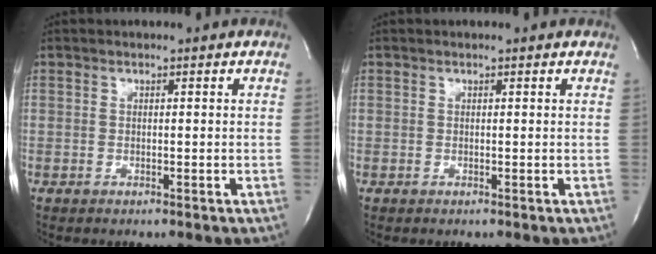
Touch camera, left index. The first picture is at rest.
{"total": 0.6, "force": [0.5, 0.0, 0.2], "torque": [-0.007, 0.002, 0.004]}